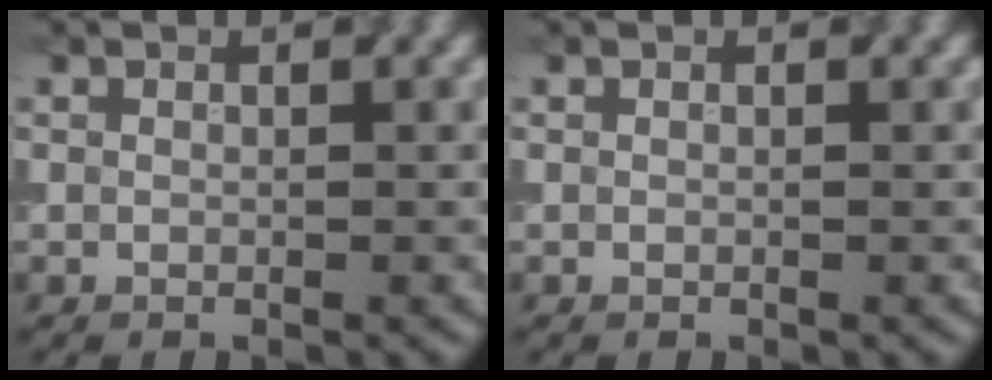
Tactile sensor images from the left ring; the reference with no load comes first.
{"total": 0.0}